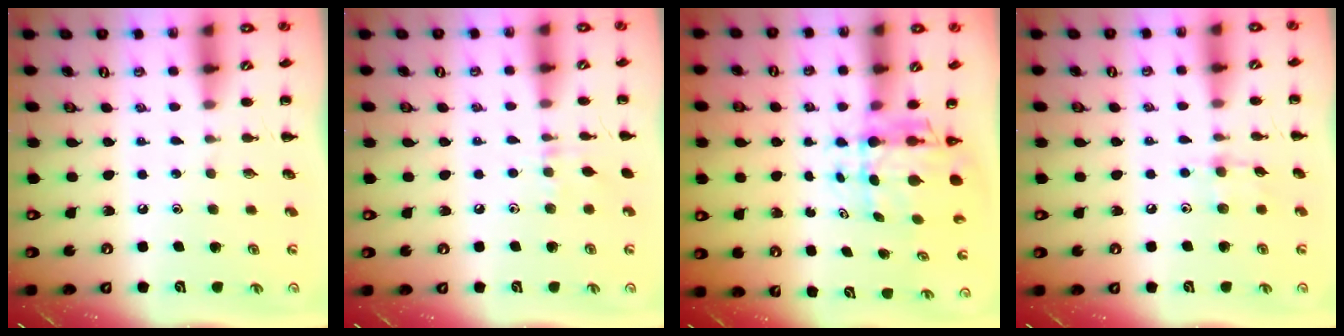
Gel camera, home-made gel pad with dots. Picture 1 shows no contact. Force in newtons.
{"total": 5.0, "press": 4.8, "slide": 1.3}
{"total": 6.1, "press": 5.7, "slide": 2.2}
{"total": 5.0, "press": 4.9, "slide": 1.2}